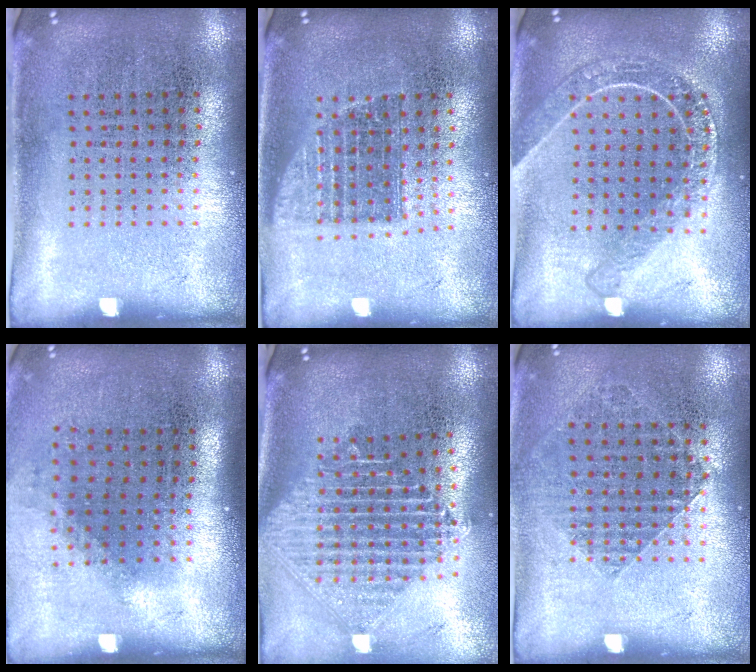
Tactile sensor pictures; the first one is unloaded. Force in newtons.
{"total": 1.3, "press": 1.0, "slide": 0.8}
{"total": 1.8, "press": 1.6, "slide": 0.8}
{"total": 1.2, "press": 0.9, "slide": 0.9}
{"total": 2.3, "press": 1.8, "slide": 1.4}
{"total": 0.9, "press": 0.9, "slide": 0.2}